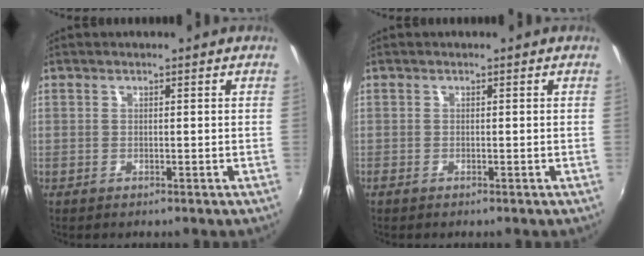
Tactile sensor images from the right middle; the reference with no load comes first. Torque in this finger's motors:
{"motor_torque": [0.66, -0.62, 0.11, 0.07]}